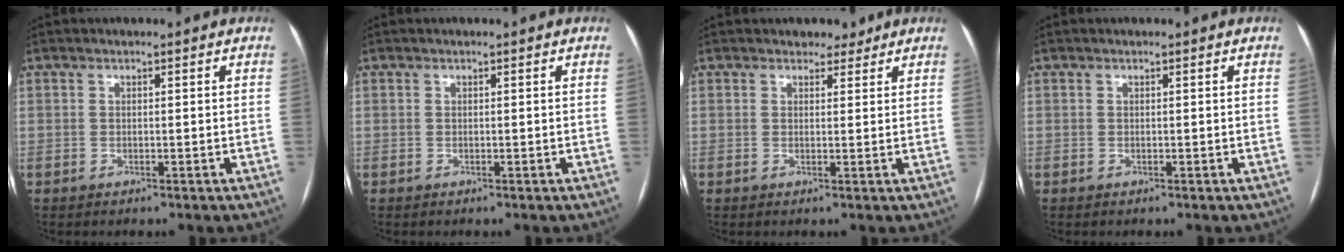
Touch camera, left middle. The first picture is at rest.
{"total": 0.0}
{"total": 2.4, "force": [1.9, 1.4, 0.5], "torque": [-0.002, 0.002, 0.023]}
{"total": 0.0}